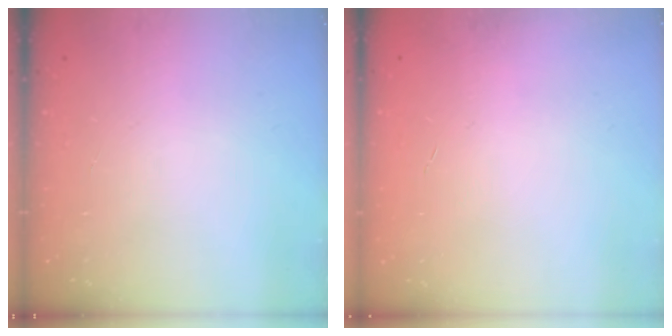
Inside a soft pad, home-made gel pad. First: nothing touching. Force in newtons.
{"total": 0.0}